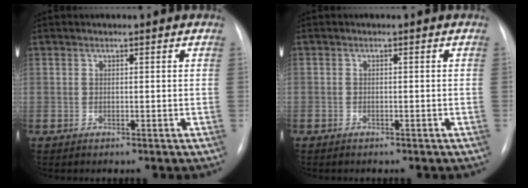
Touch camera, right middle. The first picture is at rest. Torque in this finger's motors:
{"motor_torque": [1.02, -1.12, 0.10, -0.18]}